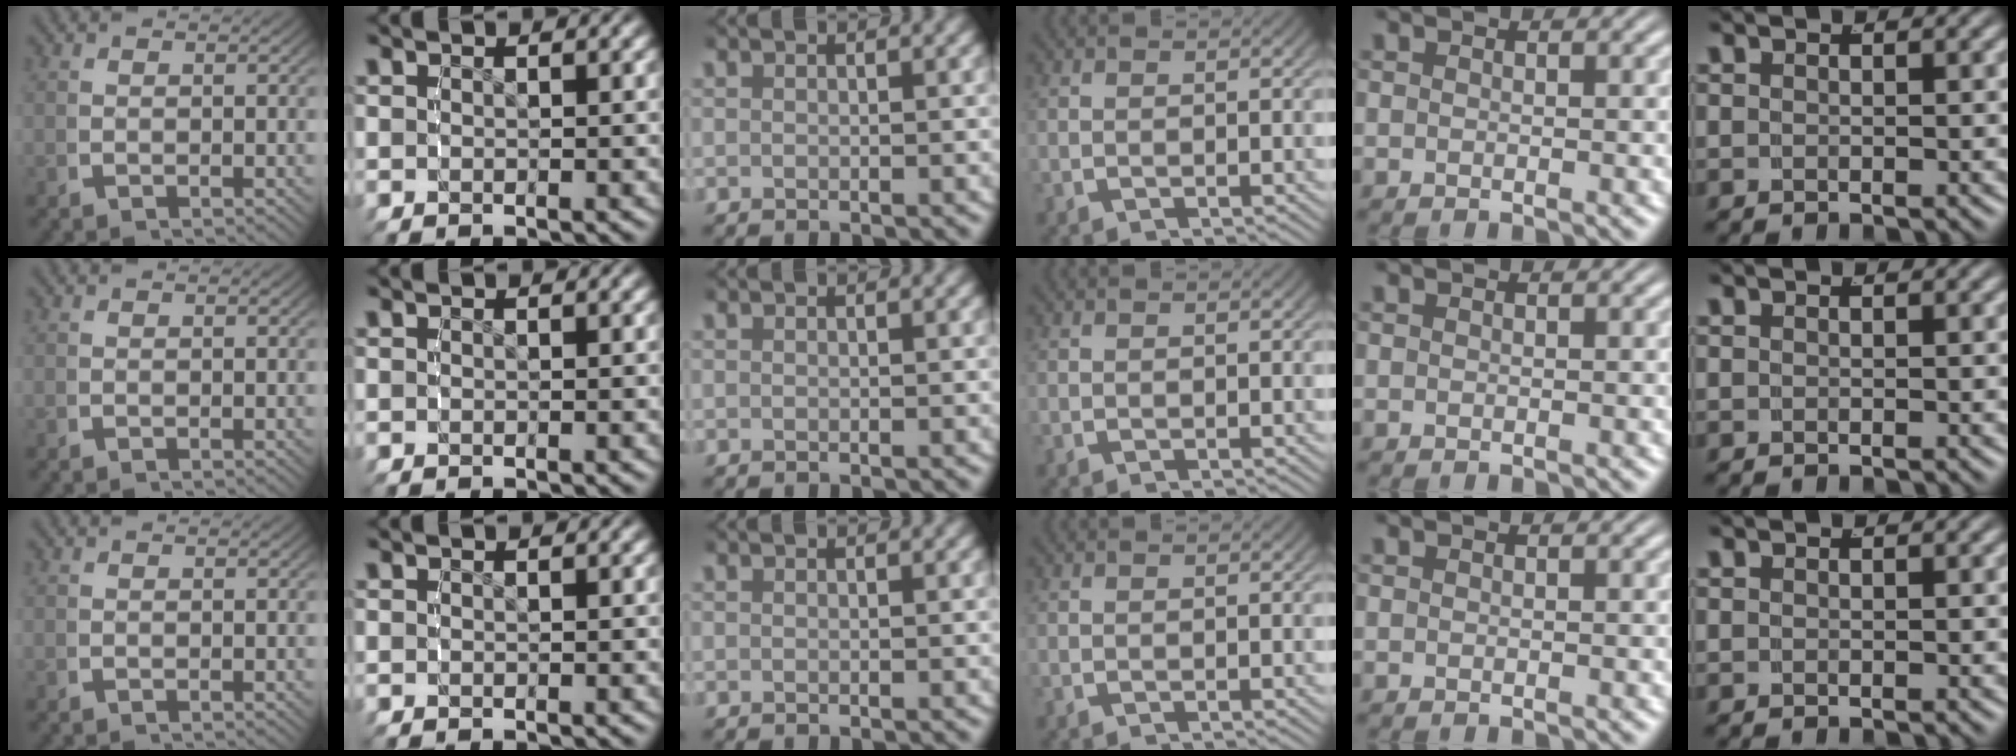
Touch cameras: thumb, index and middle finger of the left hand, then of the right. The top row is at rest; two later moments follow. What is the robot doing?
{"motion": "reach", "object": "dispenser bottle"}